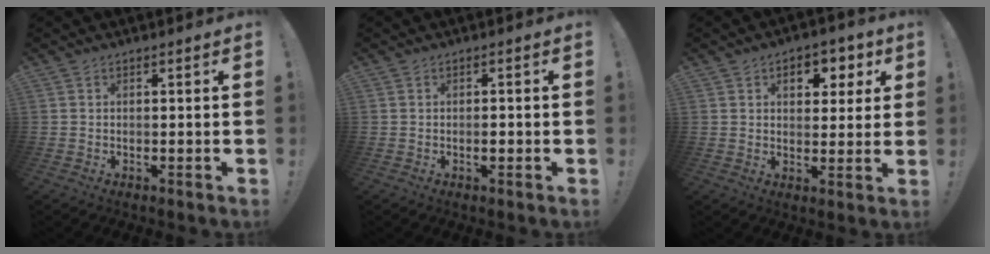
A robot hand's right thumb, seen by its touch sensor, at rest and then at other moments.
{"total": 1.3, "force": [-0.3, 0.7, 1.1], "torque": [-0.008, 0.002, -0.007]}
{"total": 7.4, "force": [3.0, 5.2, 4.4], "torque": [-0.045, -0.013, 0.049]}